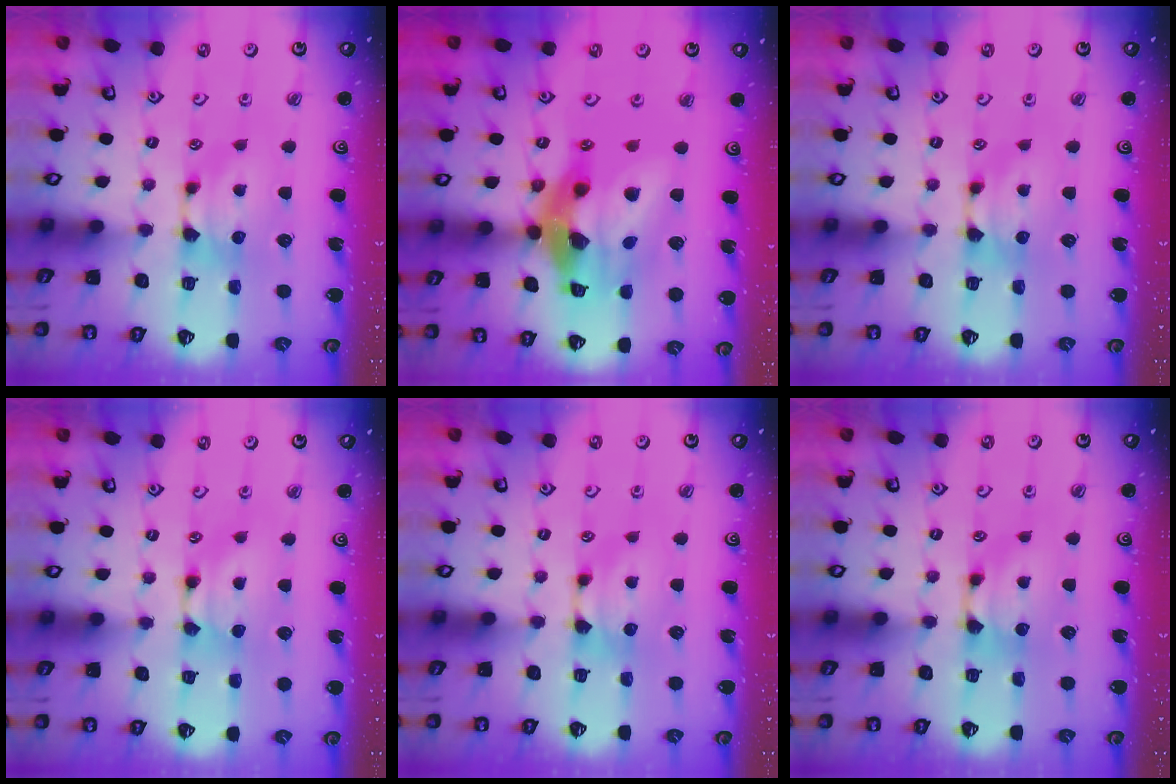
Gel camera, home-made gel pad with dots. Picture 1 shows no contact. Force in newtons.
{"total": 17.1, "press": 16.7, "slide": 3.5}
{"total": 0.0}
{"total": 1.6, "press": 1.6, "slide": 0.2}
{"total": 0.0}
{"total": 0.6, "press": 0.1, "slide": 0.6}